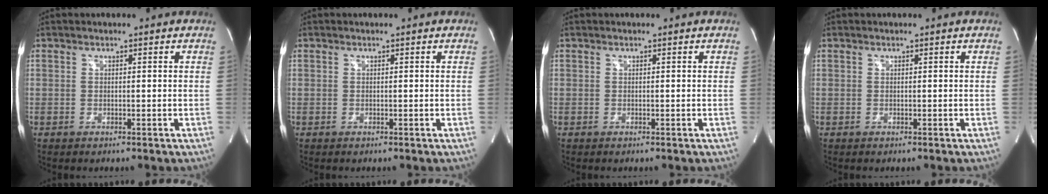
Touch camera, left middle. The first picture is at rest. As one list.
[{"total": 0.0}, {"total": 0.0}, {"total": 0.0}]